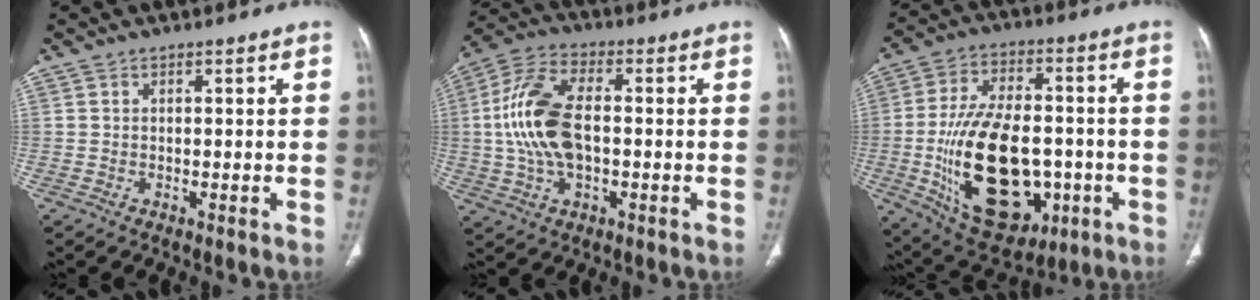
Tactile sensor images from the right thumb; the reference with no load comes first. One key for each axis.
{"total": 14.3, "fx": -0.1, "fy": 7.7, "fz": 12.1, "tx": -0.251, "ty": 0.021, "tz": -0.005}
{"total": 24.8, "fx": -4.9, "fy": 14.4, "fz": 19.6, "tx": -0.324, "ty": 0.012, "tz": -0.052}